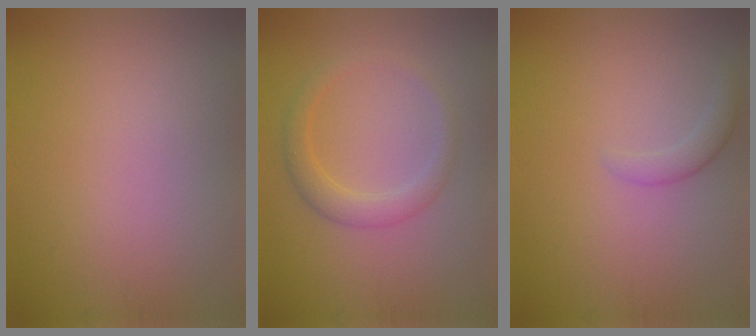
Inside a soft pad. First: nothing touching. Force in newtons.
{"total": 2.5, "press": 2.5, "slide": 0.1}
{"total": 1.4, "press": 1.4, "slide": 0.1}